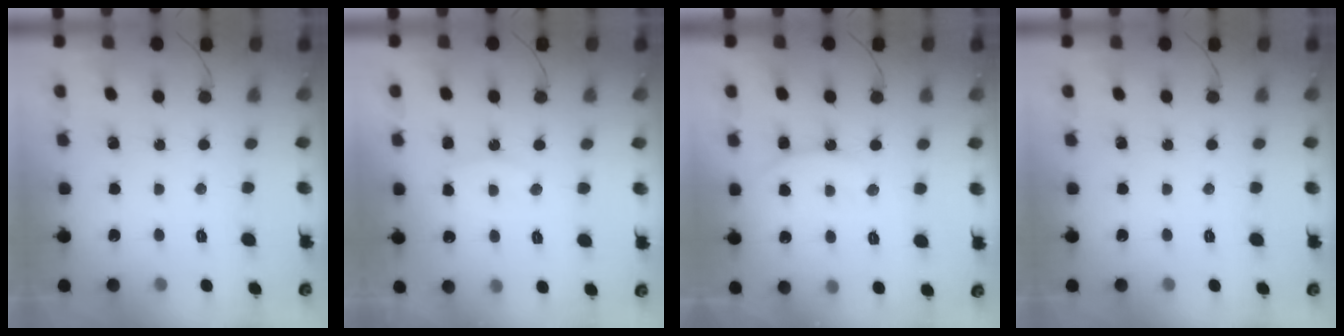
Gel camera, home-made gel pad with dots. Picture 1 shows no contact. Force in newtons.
{"total": 7.7, "press": 7.7, "slide": 0.4}
{"total": 10.9, "press": 10.9, "slide": 1.2}
{"total": 0.0}